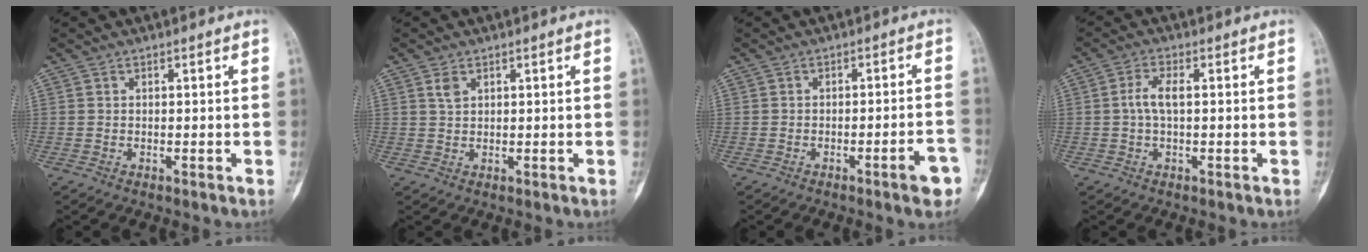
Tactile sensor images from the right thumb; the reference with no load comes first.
{"total": 1.9, "force": [1.0, 1.1, 1.1], "torque": [-0.019, 0.000, 0.024]}
{"total": 4.9, "force": [-2.7, 0.8, 4.0], "torque": [-0.048, 0.020, -0.035]}
{"total": 3.7, "force": [0.2, 1.4, 3.4], "torque": [-0.080, 0.009, 0.000]}